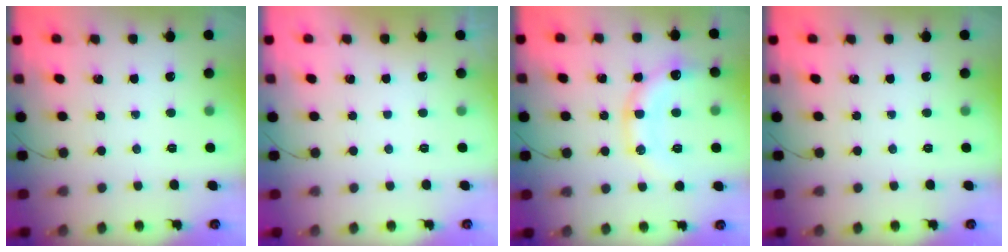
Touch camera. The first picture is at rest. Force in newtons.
{"total": 2.9, "press": 2.9, "slide": 0.1}
{"total": 12.9, "press": 12.8, "slide": 1.9}
{"total": 0.0}